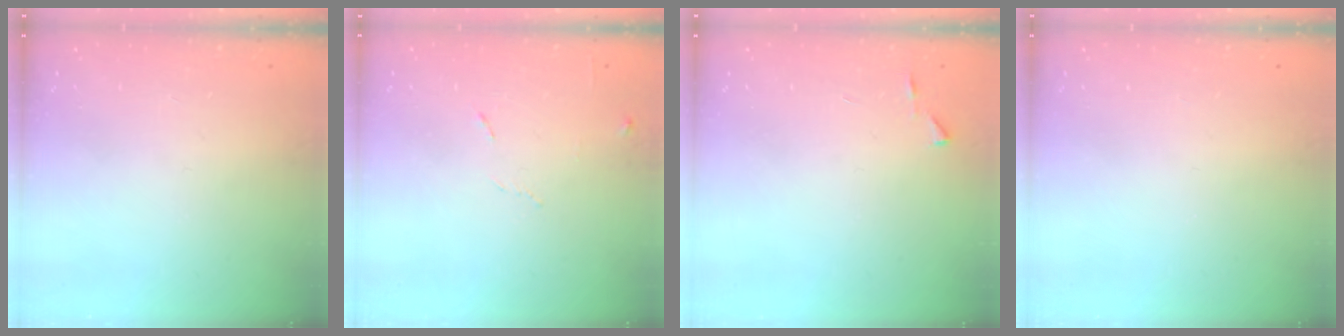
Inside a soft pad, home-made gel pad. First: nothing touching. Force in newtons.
{"total": 6.4, "press": 6.3, "slide": 0.7}
{"total": 3.1, "press": 3.1, "slide": 0.3}
{"total": 0.0}